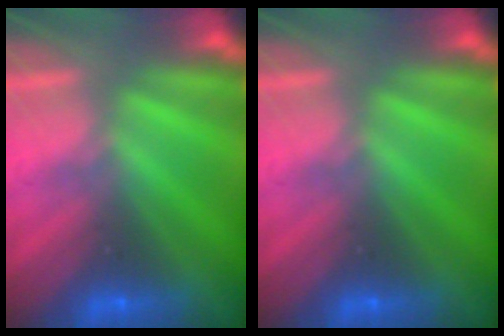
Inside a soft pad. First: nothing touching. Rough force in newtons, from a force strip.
{"total": 0.0}